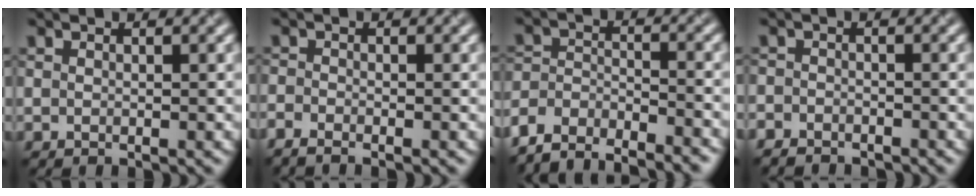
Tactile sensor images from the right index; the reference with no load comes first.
{"total": 1.7, "force": [-1.6, 0.2, 0.6], "torque": [-0.018, -0.005, -0.036]}
{"total": 6.6, "force": [-6.4, 1.2, 1.3], "torque": [-0.022, -0.011, -0.115]}
{"total": 2.4, "force": [-2.3, 0.7, 0.2], "torque": [0.002, -0.001, -0.048]}